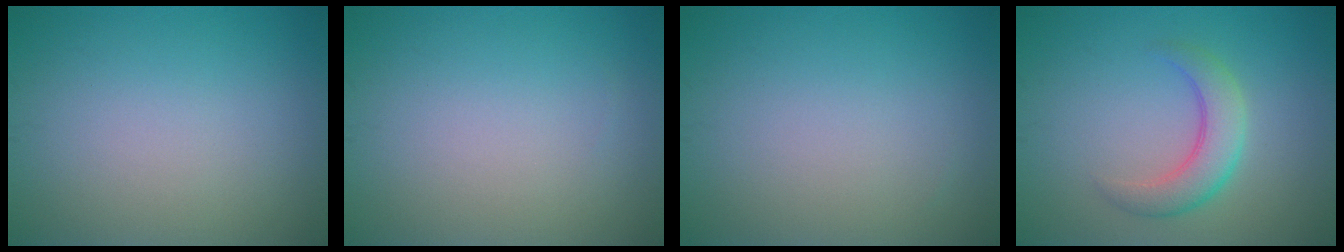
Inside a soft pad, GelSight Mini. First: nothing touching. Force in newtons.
{"total": 0.0}
{"total": 0.0}
{"total": 3.8, "press": 3.8, "slide": 0.4}